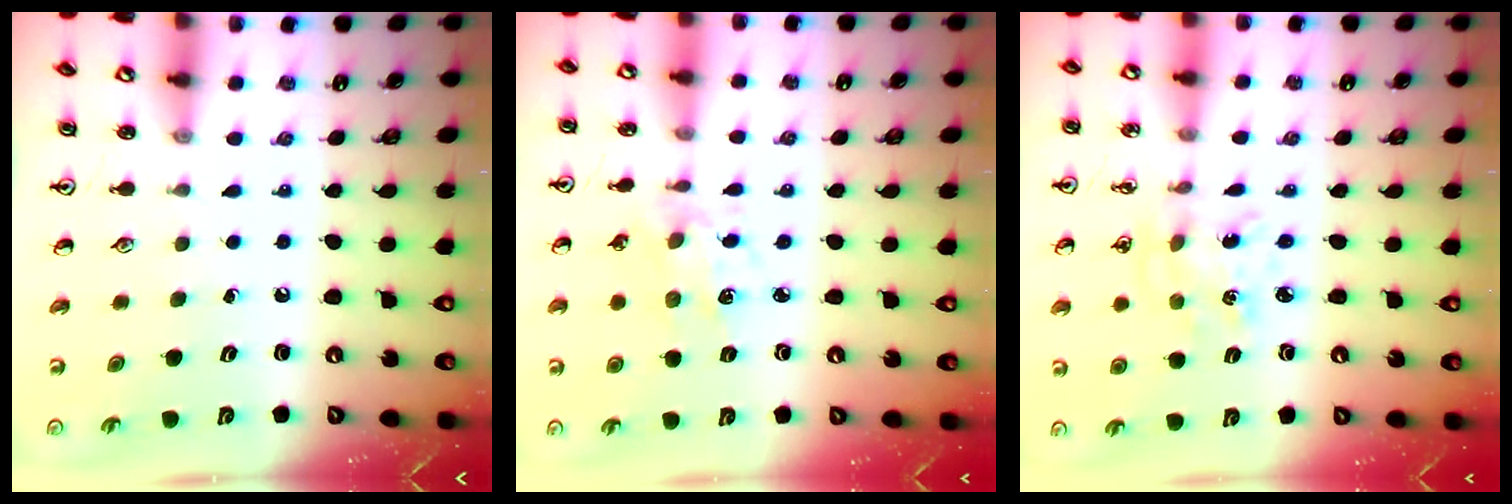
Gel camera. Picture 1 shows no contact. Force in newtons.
{"total": 3.0, "press": 2.9, "slide": 0.6}
{"total": 2.3, "press": 2.3, "slide": 0.2}